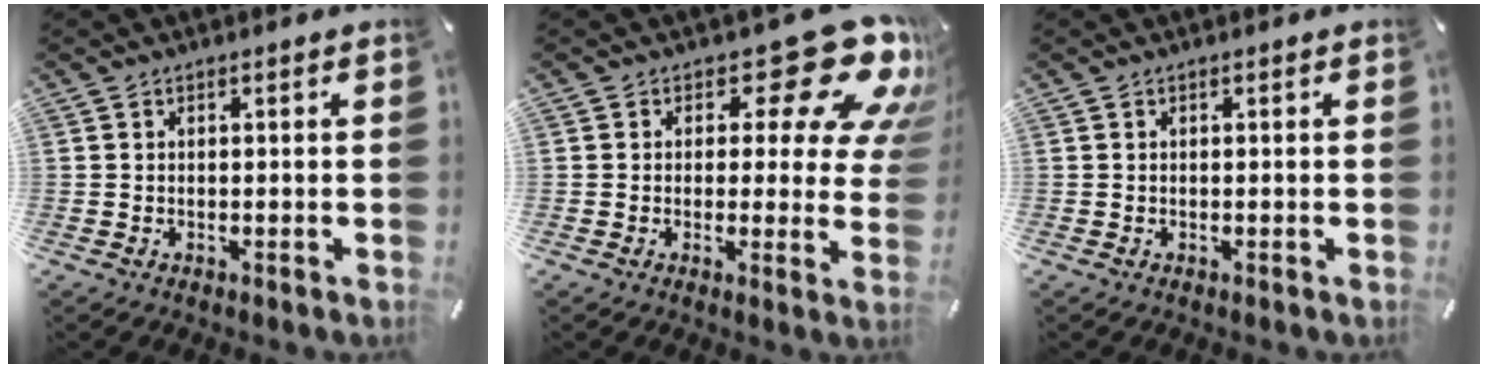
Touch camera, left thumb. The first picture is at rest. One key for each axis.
{"total": 19.1, "fx": 9.9, "fy": 8.4, "fz": 13.9, "tx": -0.170, "ty": -0.067, "tz": 0.161}
{"total": 0.0}